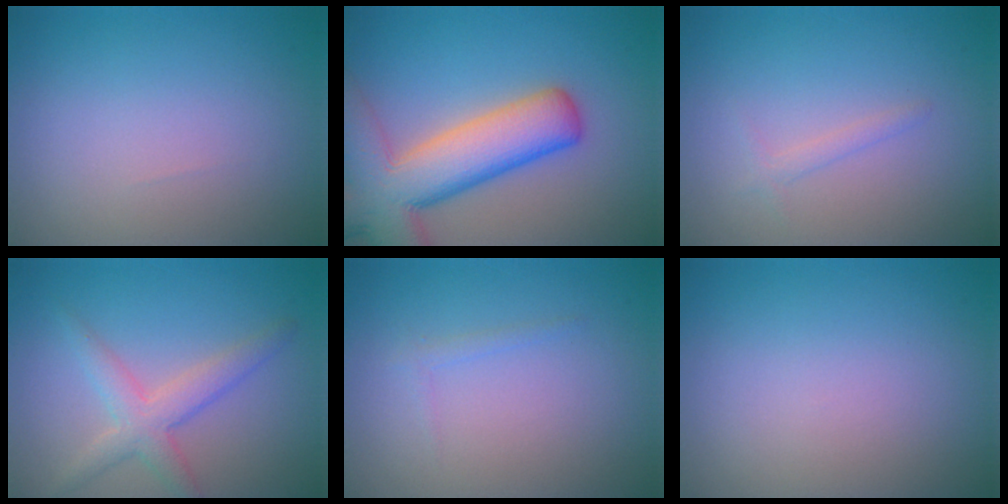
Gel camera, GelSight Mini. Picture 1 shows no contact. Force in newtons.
{"total": 10.5, "press": 10.5, "slide": 0.7}
{"total": 0.9, "press": 0.9, "slide": 0.0}
{"total": 3.3, "press": 3.3, "slide": 0.1}
{"total": 0.7, "press": 0.7, "slide": 0.0}
{"total": 0.0}